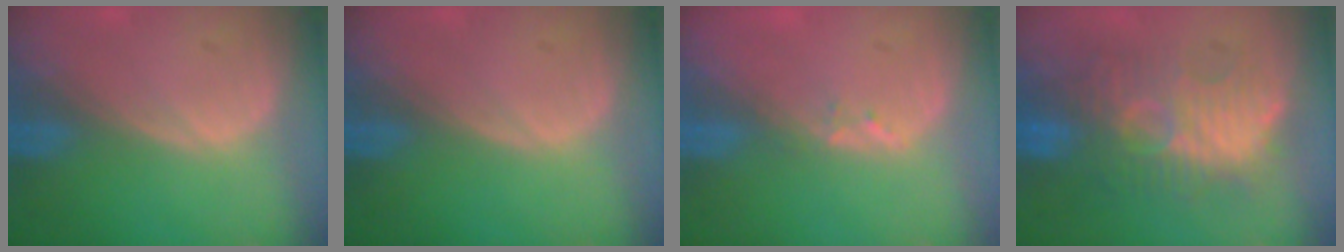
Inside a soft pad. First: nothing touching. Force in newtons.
{"total": 0.0}
{"total": 1.4, "press": 1.3, "slide": 0.7}
{"total": 9.8, "press": 9.8, "slide": 0.8}